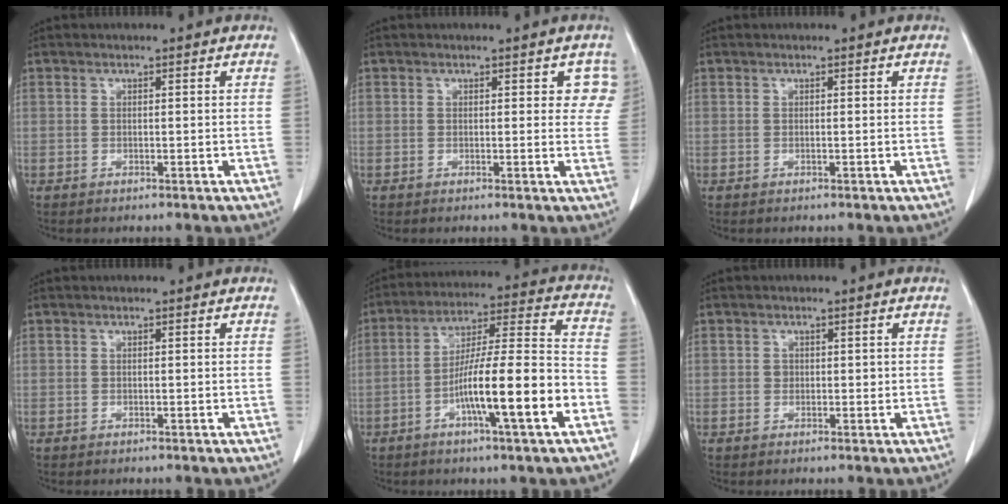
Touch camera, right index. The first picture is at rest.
{"total": 3.5, "force": [1.6, 2.1, 2.3], "torque": [0.000, 0.002, 0.007]}
{"total": 0.0}
{"total": 0.0}
{"total": 15.2, "force": [-5.6, 0.6, 14.2], "torque": [-0.239, 0.005, -0.094]}
{"total": 1.3, "force": [0.1, 1.1, 0.7], "torque": [-0.009, 0.002, 0.002]}